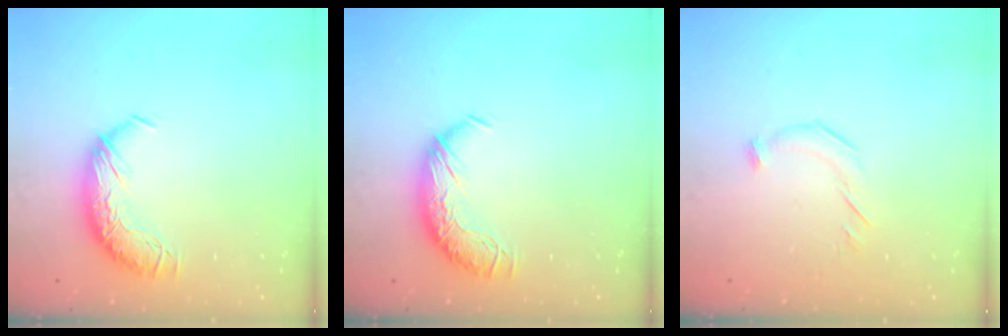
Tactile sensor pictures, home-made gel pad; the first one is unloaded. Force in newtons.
{"total": 0.0}
{"total": 5.1, "press": 5.0, "slide": 1.1}